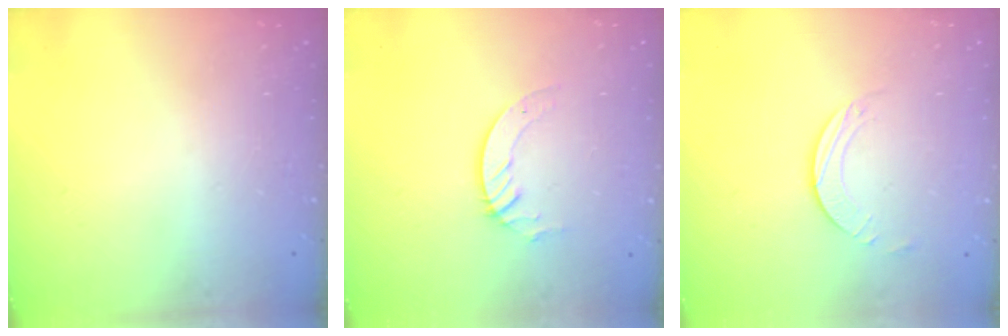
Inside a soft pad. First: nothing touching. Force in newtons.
{"total": 3.4, "press": 3.4, "slide": 0.3}
{"total": 2.5, "press": 2.5, "slide": 0.2}